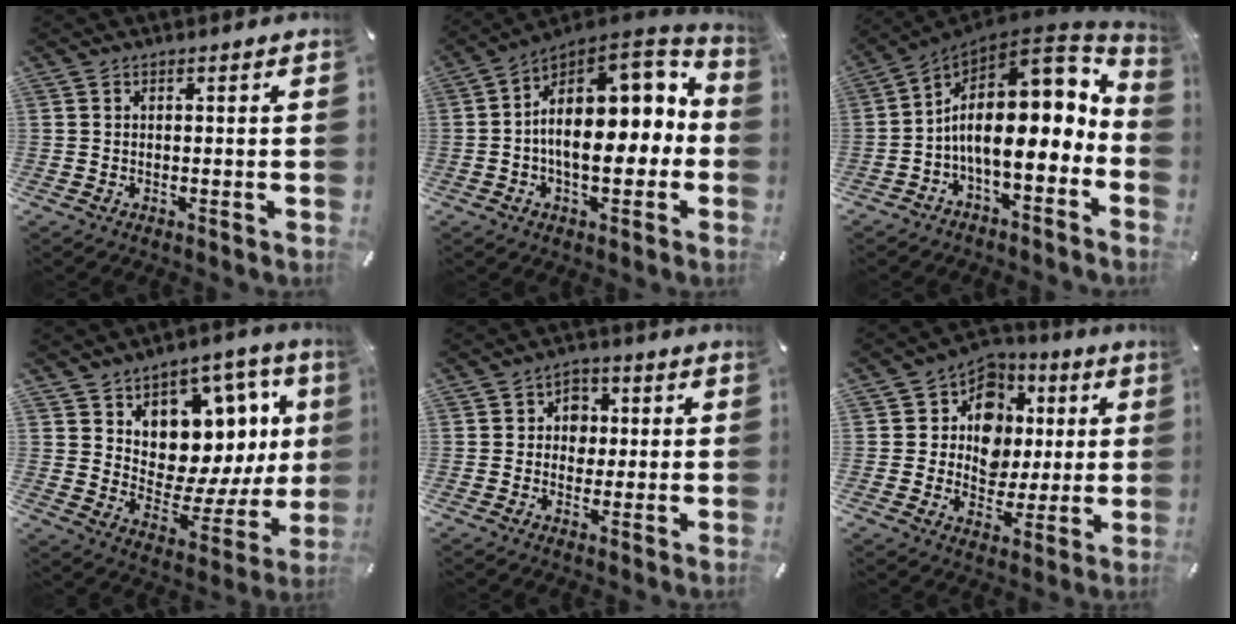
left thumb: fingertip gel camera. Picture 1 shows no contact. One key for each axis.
{"total": 17.0, "fx": 0.3, "fy": 11.0, "fz": 13.0, "tx": -0.167, "ty": -0.023, "tz": 0.006}
{"total": 16.5, "fx": 0.3, "fy": 9.0, "fz": 13.8, "tx": -0.215, "ty": -0.029, "tz": 0.002}
{"total": 11.2, "fx": 6.0, "fy": 7.9, "fz": 5.1, "tx": -0.064, "ty": -0.082, "tz": 0.103}
{"total": 5.3, "fx": 0.1, "fy": 4.9, "fz": 2.2, "tx": -0.021, "ty": 0.004, "tz": -0.005}
{"total": 11.7, "fx": 1.2, "fy": 10.8, "fz": 4.4, "tx": -0.066, "ty": -0.004, "tz": 0.029}